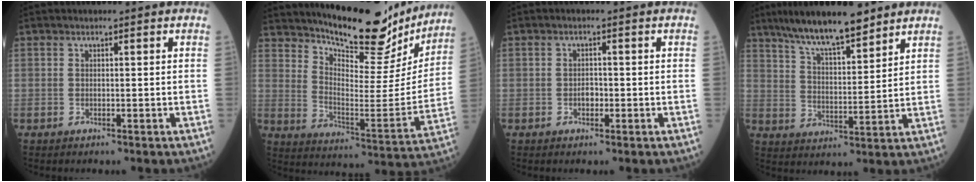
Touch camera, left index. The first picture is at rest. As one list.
[{"total": 20.2, "force": [18.0, 5.0, 7.7], "torque": [-0.115, -0.040, 0.254]}, {"total": 1.4, "force": [-0.5, 0.9, 1.0], "torque": [-0.016, 0.004, -0.008]}, {"total": 11.6, "force": [9.5, 1.8, 6.4], "torque": [-0.116, 0.011, 0.168]}]